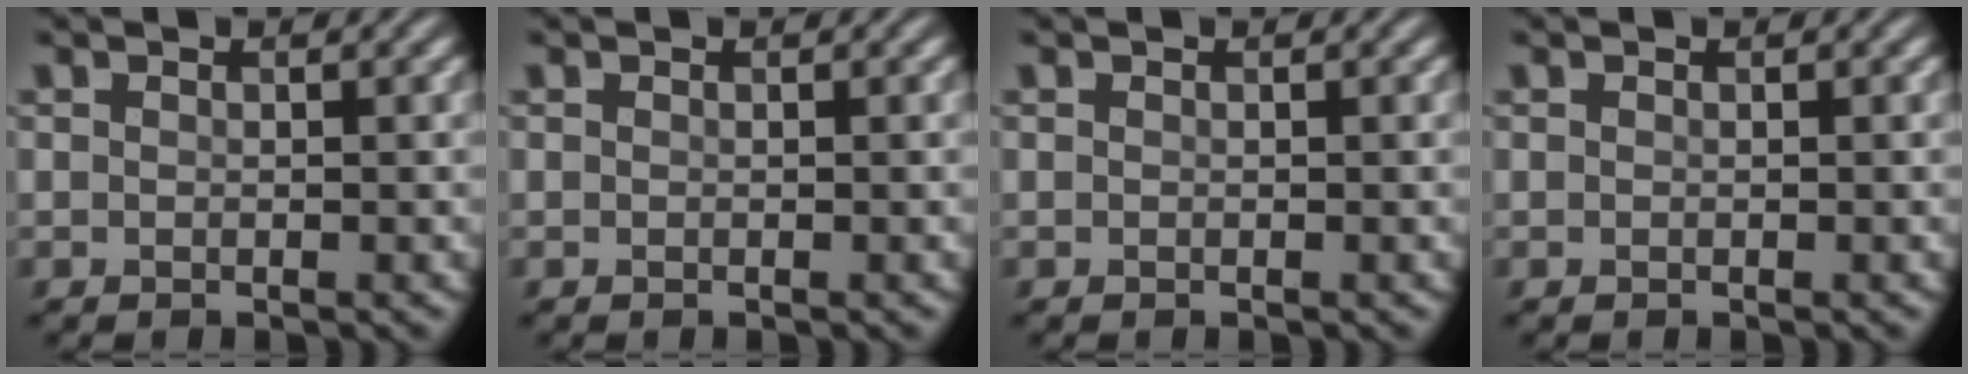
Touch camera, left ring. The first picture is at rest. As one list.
[{"total": 0.0}, {"total": 0.0}, {"total": 0.0}]